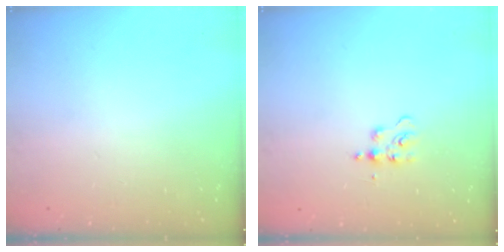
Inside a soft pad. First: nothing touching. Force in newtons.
{"total": 6.4, "press": 6.4, "slide": 0.7}